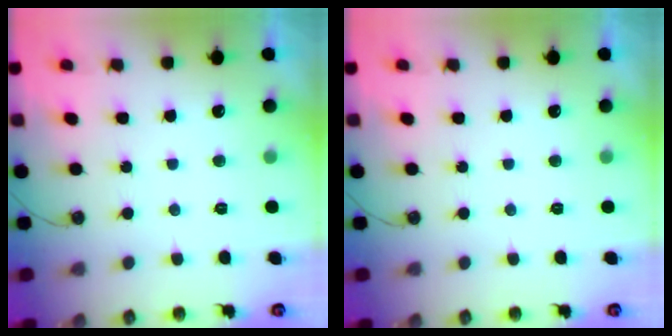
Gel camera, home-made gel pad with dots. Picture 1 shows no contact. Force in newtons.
{"total": 0.0}